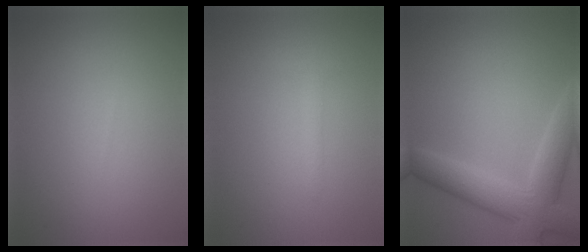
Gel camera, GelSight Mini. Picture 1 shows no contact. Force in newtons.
{"total": 0.9, "press": 0.9, "slide": 0.0}
{"total": 6.3, "press": 6.3, "slide": 0.5}